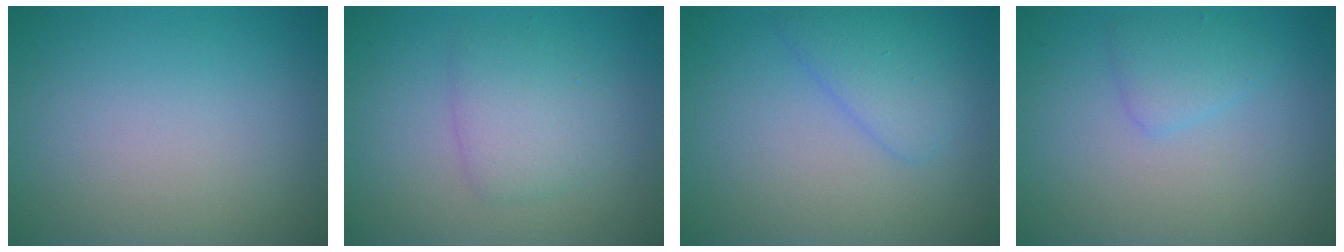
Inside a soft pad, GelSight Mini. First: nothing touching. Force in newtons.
{"total": 2.9, "press": 2.9, "slide": 0.1}
{"total": 2.8, "press": 2.8, "slide": 0.1}
{"total": 1.8, "press": 1.8, "slide": 0.1}